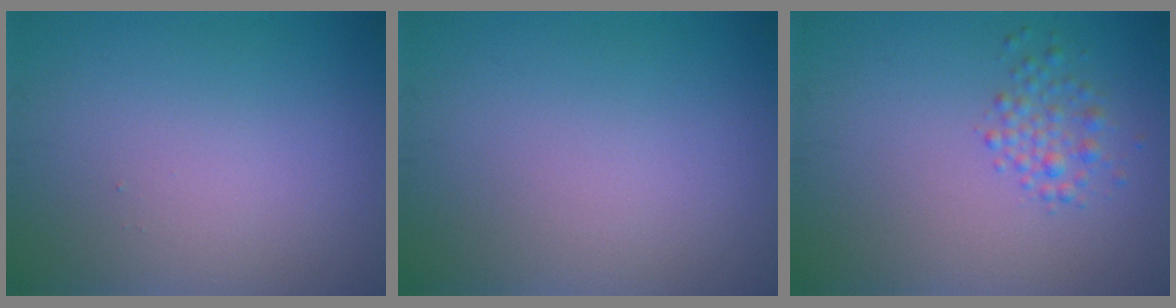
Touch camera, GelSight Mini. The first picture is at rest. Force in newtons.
{"total": 0.0}
{"total": 1.9, "press": 1.9, "slide": 0.1}